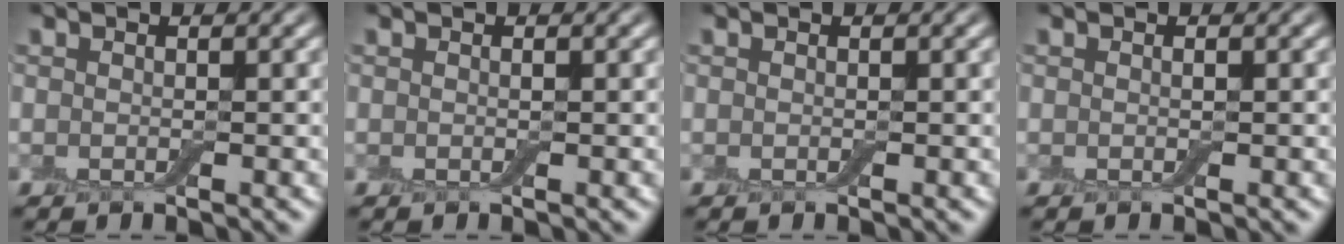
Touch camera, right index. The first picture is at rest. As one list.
[{"total": 0.0}, {"total": 0.0}, {"total": 0.0}]